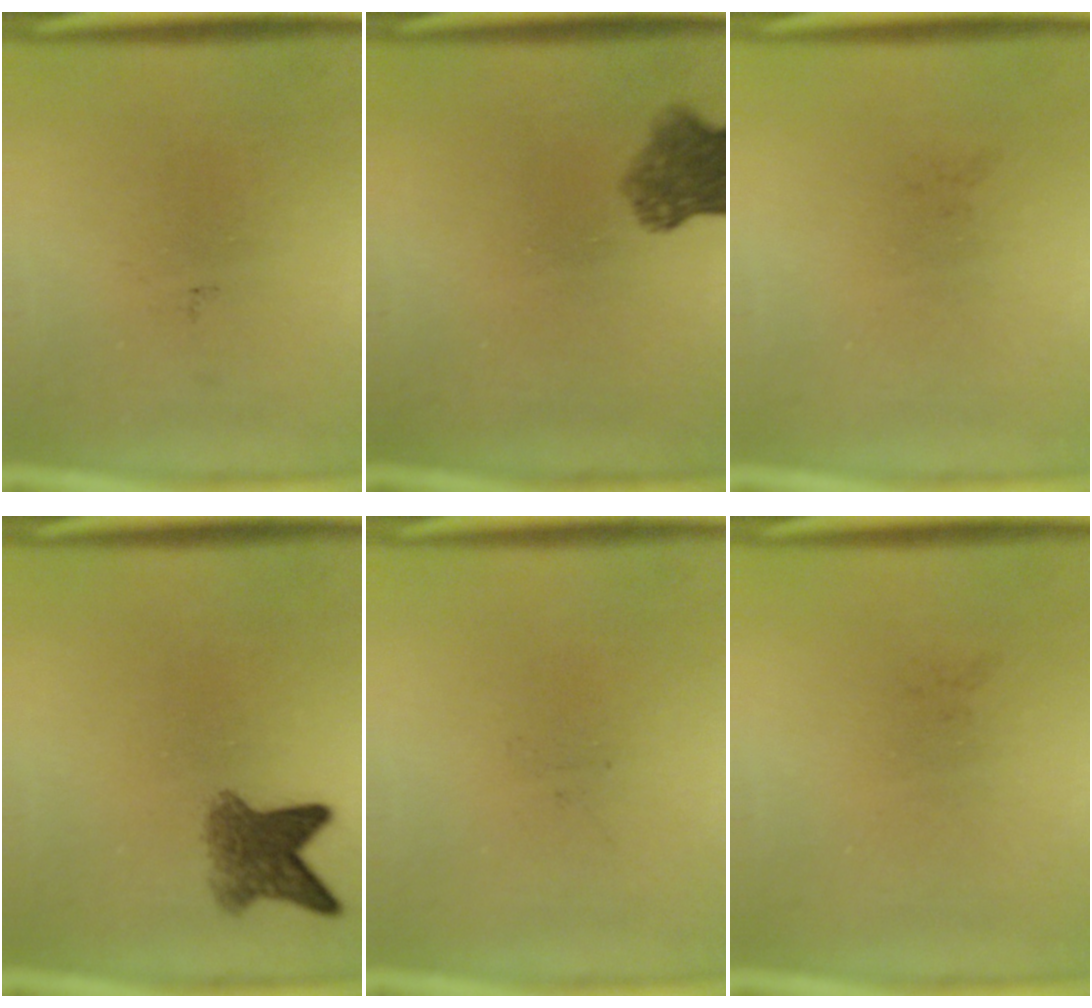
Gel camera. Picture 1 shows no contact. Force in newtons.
{"total": 6.2}
{"total": 0.0}
{"total": 4.8}
{"total": 0.0}
{"total": 0.0}